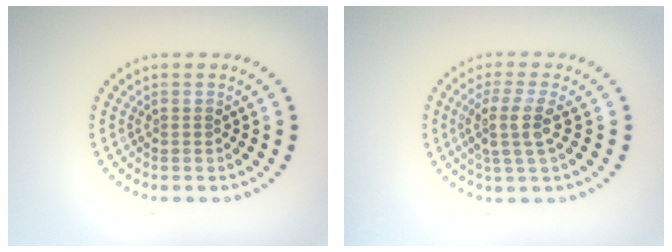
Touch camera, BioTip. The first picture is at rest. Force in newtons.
{"total": 3.1, "press": 2.4, "slide": 2.0}